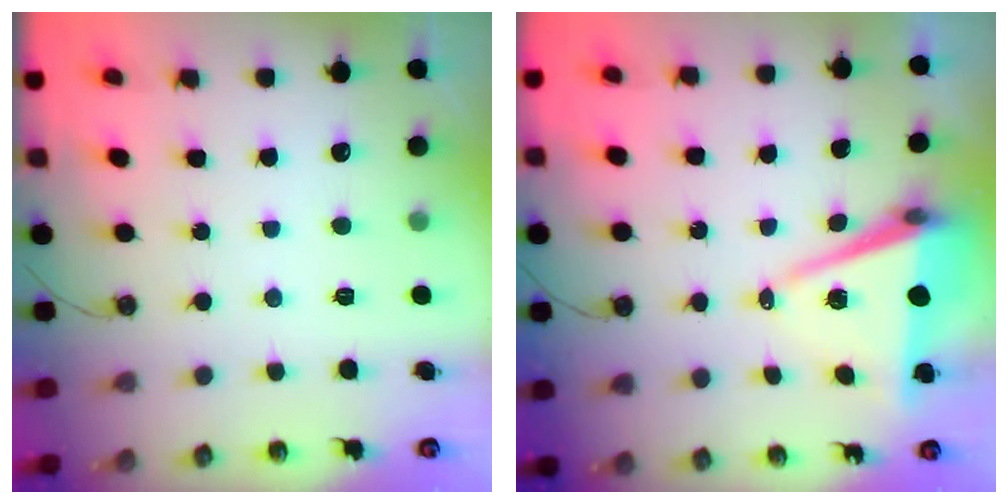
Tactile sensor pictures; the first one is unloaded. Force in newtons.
{"total": 8.4, "press": 7.4, "slide": 4.1}